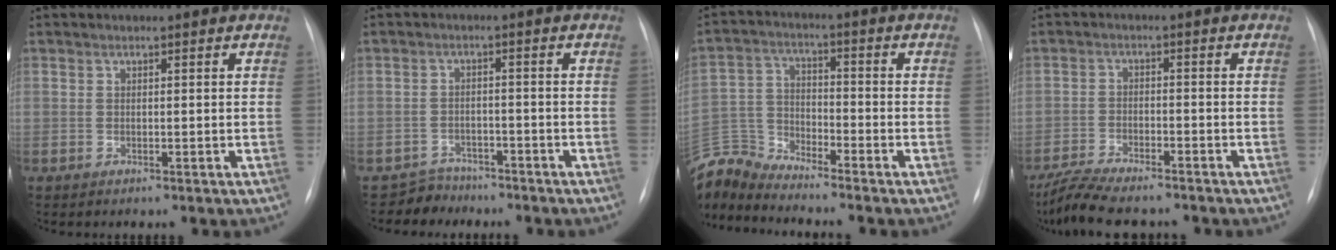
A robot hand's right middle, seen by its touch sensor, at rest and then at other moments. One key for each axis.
{"total": 3.6, "fx": -3.0, "fy": 1.7, "fz": -1.0, "tx": 0.016, "ty": 0.004, "tz": -0.051}
{"total": 8.5, "fx": -8.5, "fy": -0.3, "fz": -0.1, "tx": -0.005, "ty": 0.017, "tz": -0.172}
{"total": 10.1, "fx": -8.8, "fy": 2.0, "fz": 4.6, "tx": -0.085, "ty": -0.018, "tz": -0.143}